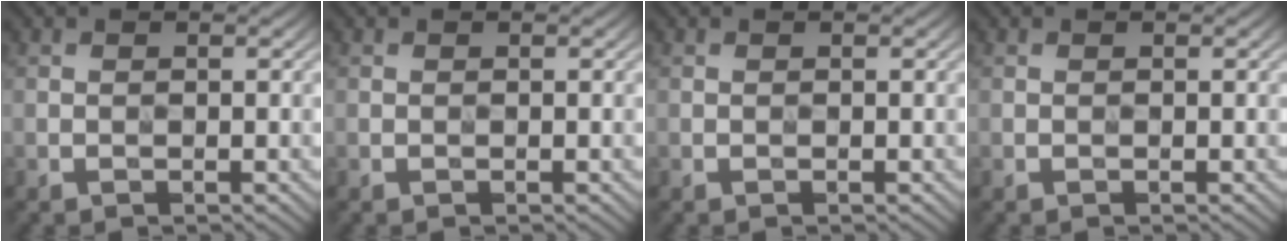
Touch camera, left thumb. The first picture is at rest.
{"total": 0.0}
{"total": 0.0}
{"total": 0.0}